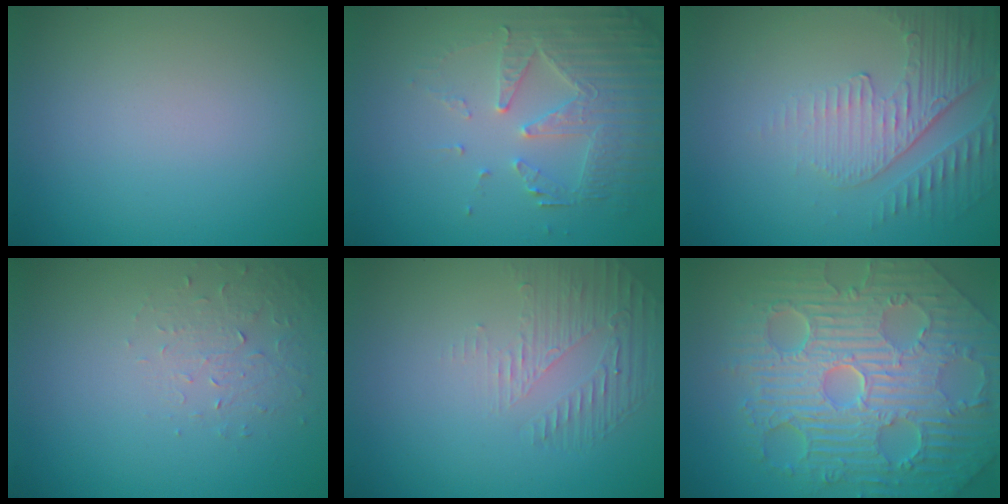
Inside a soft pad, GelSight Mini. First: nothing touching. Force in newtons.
{"total": 5.2, "press": 3.7, "slide": 3.6}
{"total": 5.0, "press": 3.2, "slide": 3.8}
{"total": 1.4, "press": 0.7, "slide": 1.2}
{"total": 1.7, "press": 0.8, "slide": 1.5}
{"total": 11.5, "press": 7.5, "slide": 8.8}